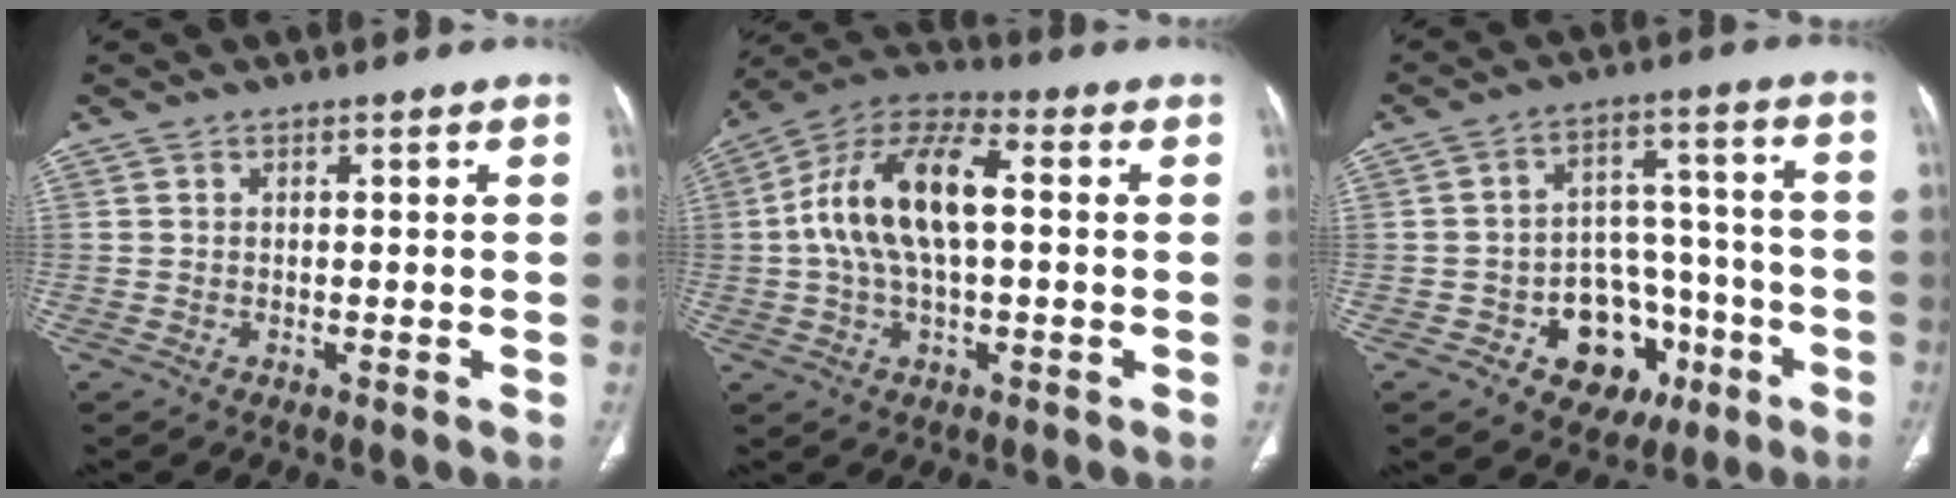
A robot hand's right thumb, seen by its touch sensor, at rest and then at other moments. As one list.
[{"total": 15.1, "force": [1.1, 7.3, 13.2], "torque": [-0.257, 0.036, 0.014]}, {"total": 14.1, "force": [-6.0, 10.4, 7.3], "torque": [-0.054, 0.059, -0.075]}]